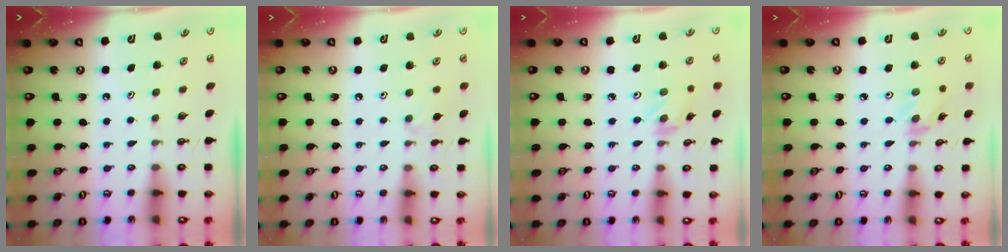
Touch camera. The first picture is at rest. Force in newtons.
{"total": 3.4, "press": 3.4, "slide": 0.5}
{"total": 1.5, "press": 1.4, "slide": 0.3}
{"total": 1.2, "press": 1.2, "slide": 0.2}